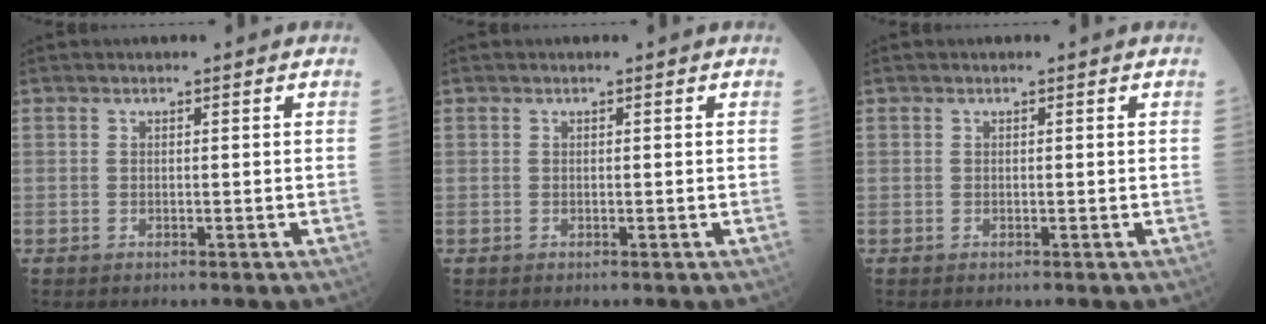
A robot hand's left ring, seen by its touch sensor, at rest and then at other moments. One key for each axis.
{"total": 0.0}
{"total": 0.0}